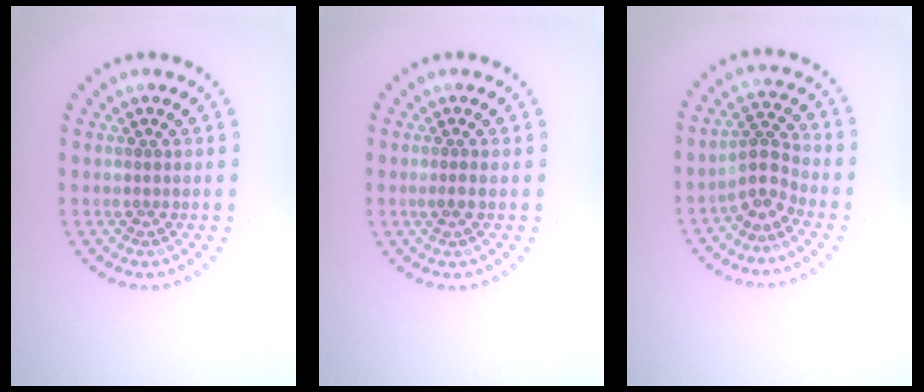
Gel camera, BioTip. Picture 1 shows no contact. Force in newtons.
{"total": 0.7, "press": 0.4, "slide": 0.5}
{"total": 2.6, "press": 1.9, "slide": 1.8}